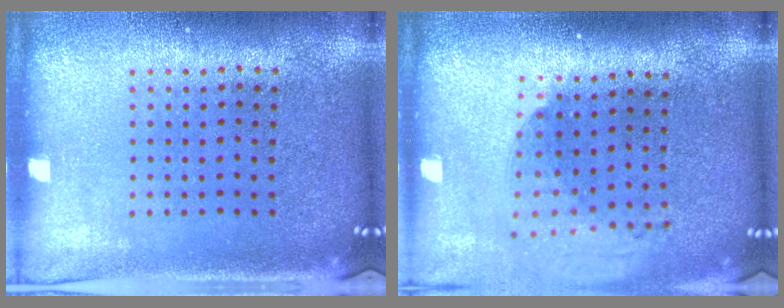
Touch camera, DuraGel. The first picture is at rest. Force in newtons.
{"total": 2.0, "press": 1.5, "slide": 1.3}